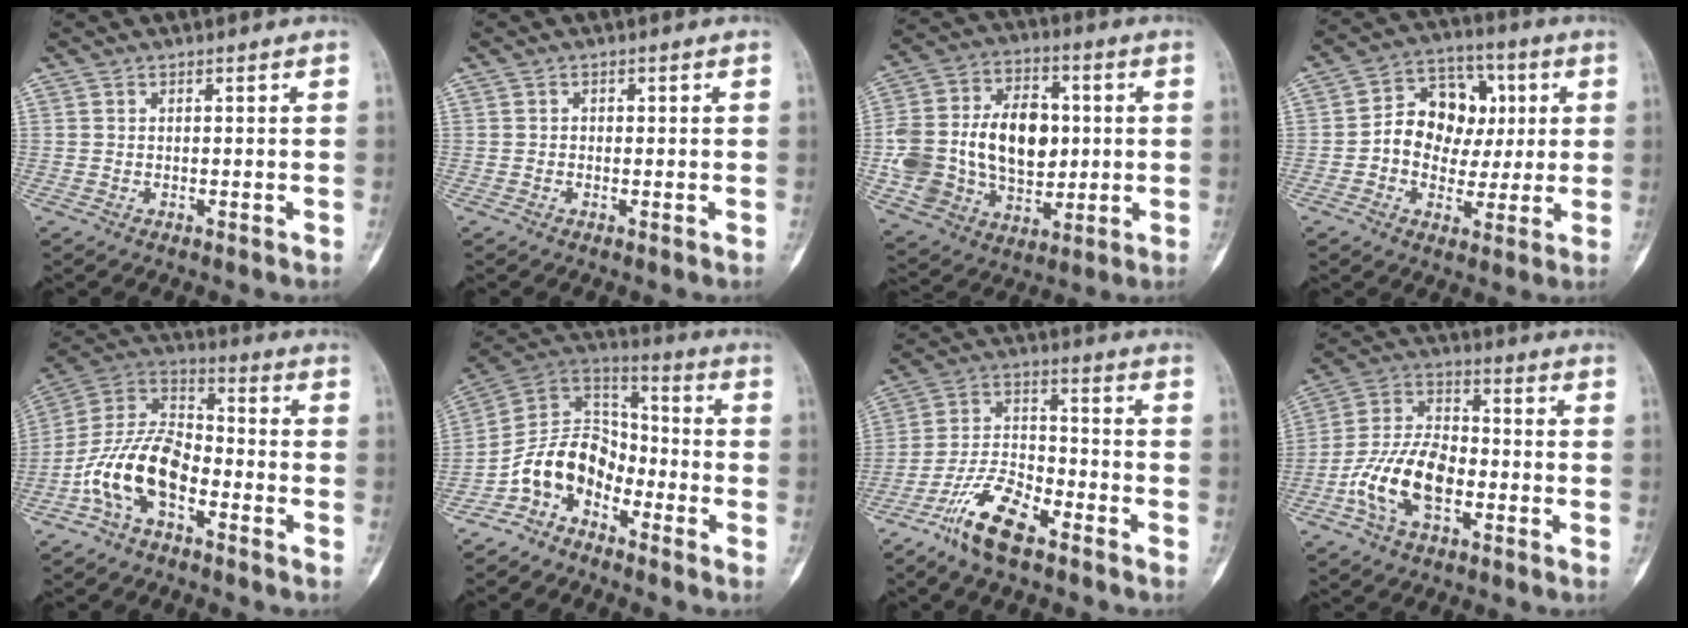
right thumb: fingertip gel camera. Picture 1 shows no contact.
{"total": 0.6, "force": [0.0, 0.5, 0.2], "torque": [0.001, 0.001, -0.005]}
{"total": 22.2, "force": [0.5, 15.4, 16.0], "torque": [-0.281, 0.016, 0.026]}
{"total": 13.0, "force": [1.0, 10.5, 7.6], "torque": [-0.072, 0.025, 0.010]}
{"total": 14.0, "force": [-5.7, 7.6, 10.3], "torque": [-0.195, 0.059, -0.116]}
{"total": 12.0, "force": [-6.7, 8.1, 5.7], "torque": [-0.083, 0.091, -0.145]}
{"total": 11.9, "force": [-7.9, 4.5, 7.7], "torque": [-0.155, 0.051, -0.155]}
{"total": 13.7, "force": [-4.4, 7.7, 10.5], "torque": [-0.199, 0.035, -0.086]}